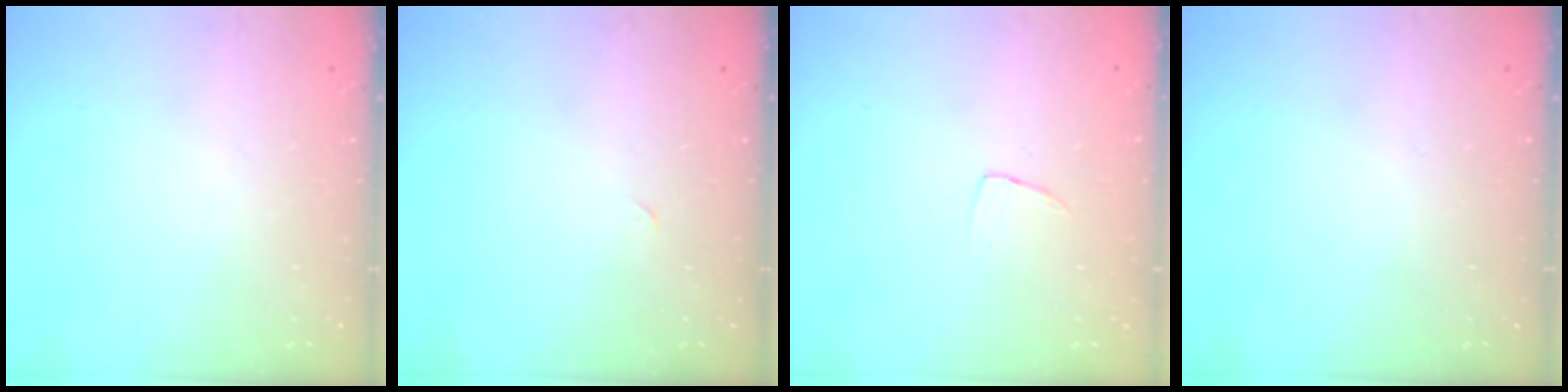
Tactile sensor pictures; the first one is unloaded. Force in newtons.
{"total": 0.0}
{"total": 2.9, "press": 2.9, "slide": 0.1}
{"total": 0.0}